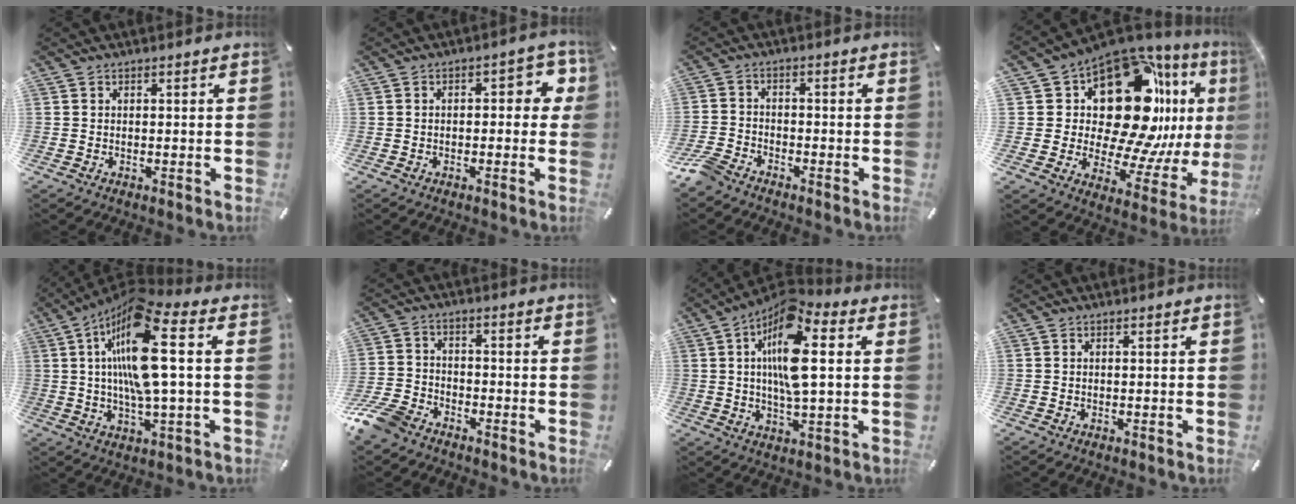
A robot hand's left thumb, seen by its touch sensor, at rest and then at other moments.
{"total": 5.7, "force": [0.4, 3.0, 4.9], "torque": [-0.063, 0.004, -0.002]}
{"total": 5.0, "force": [-4.1, 2.1, 1.8], "torque": [-0.057, 0.011, -0.085]}
{"total": 25.1, "force": [8.2, 14.7, 18.6], "torque": [-0.295, -0.086, 0.151]}
{"total": 17.9, "force": [3.5, 3.8, 17.2], "torque": [-0.362, -0.008, 0.042]}
{"total": 8.9, "force": [-6.7, 4.6, 3.6], "torque": [-0.083, 0.030, -0.132]}
{"total": 15.3, "force": [3.2, 5.8, 13.7], "torque": [-0.261, -0.006, 0.052]}
{"total": 0.0}